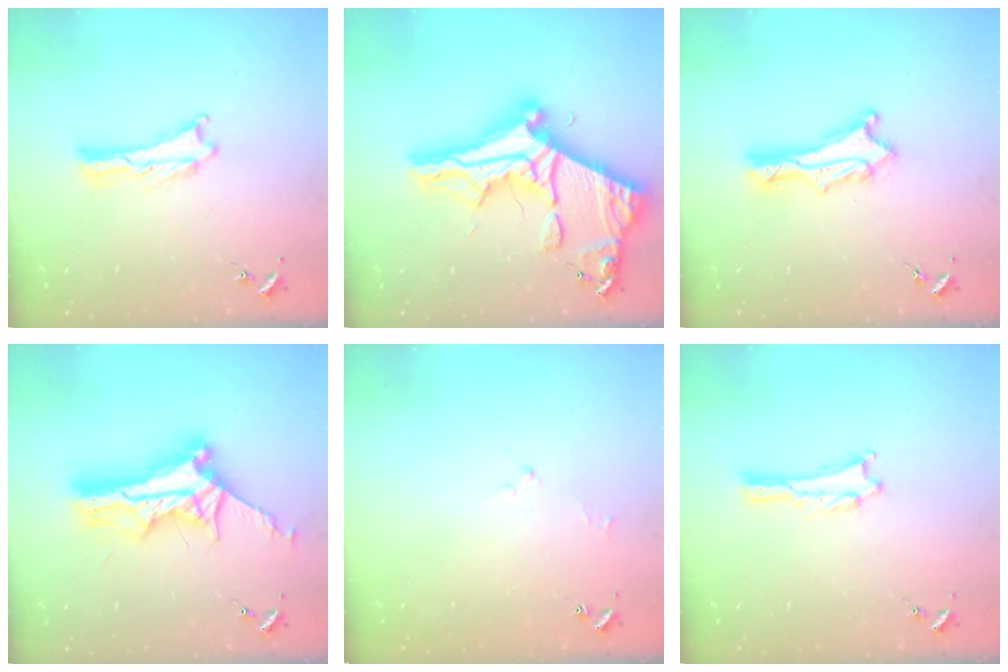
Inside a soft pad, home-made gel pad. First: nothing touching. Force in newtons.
{"total": 14.3, "press": 14.3, "slide": 1.2}
{"total": 3.0, "press": 3.0, "slide": 0.2}
{"total": 12.2, "press": 12.1, "slide": 1.1}
{"total": 1.7, "press": 1.6, "slide": 0.3}
{"total": 0.6, "press": 0.6, "slide": 0.1}